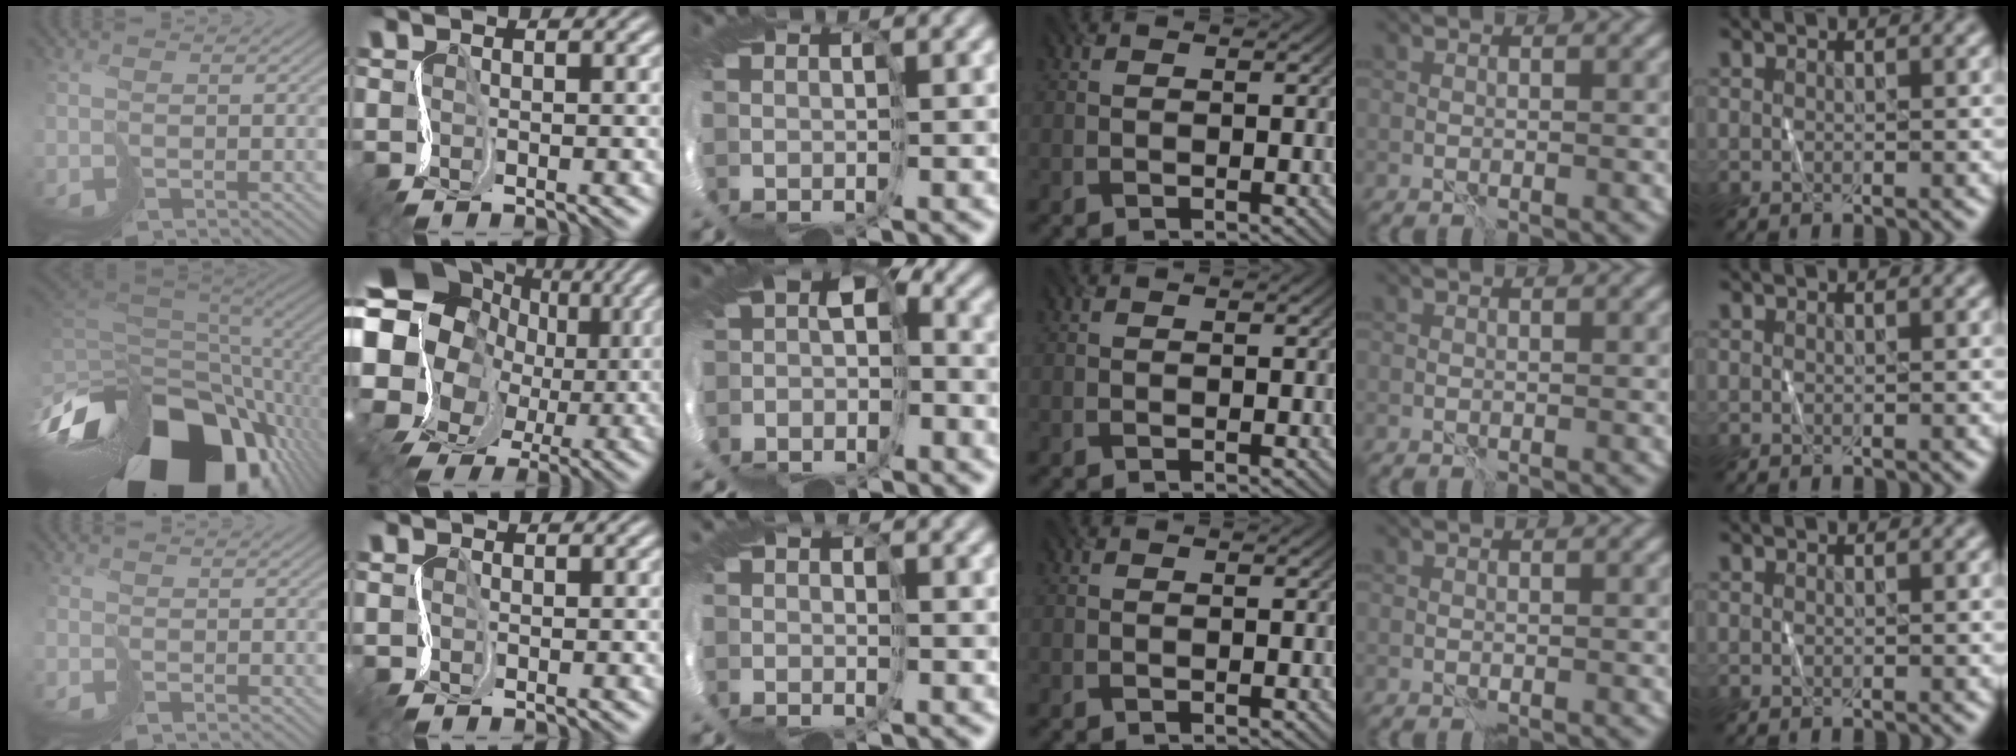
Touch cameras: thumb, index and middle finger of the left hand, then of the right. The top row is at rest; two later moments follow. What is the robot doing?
{"motion": "cut", "object": "paper bag"}